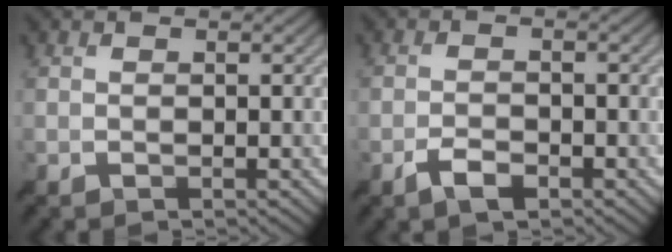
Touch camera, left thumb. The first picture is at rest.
{"total": 2.5, "force": [-1.5, 0.8, 1.8], "torque": [-0.041, 0.002, -0.033]}